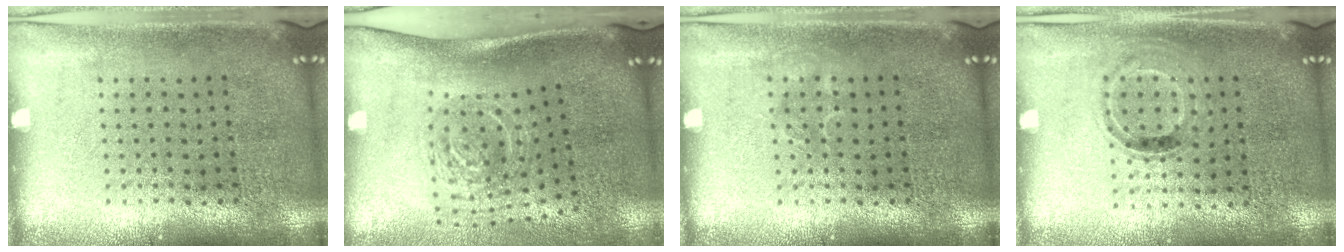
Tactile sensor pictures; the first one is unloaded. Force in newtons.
{"total": 2.0, "press": 1.2, "slide": 1.6}
{"total": 0.9, "press": 0.8, "slide": 0.2}
{"total": 0.9, "press": 0.7, "slide": 0.5}